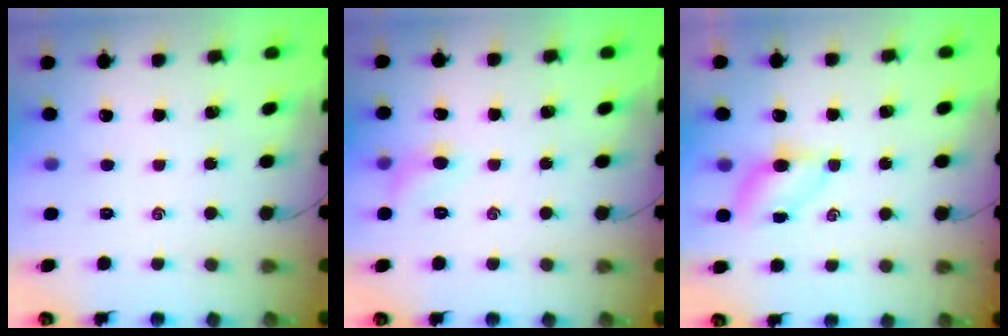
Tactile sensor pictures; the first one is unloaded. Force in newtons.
{"total": 5.6, "press": 5.4, "slide": 1.7}
{"total": 4.2, "press": 4.0, "slide": 1.1}